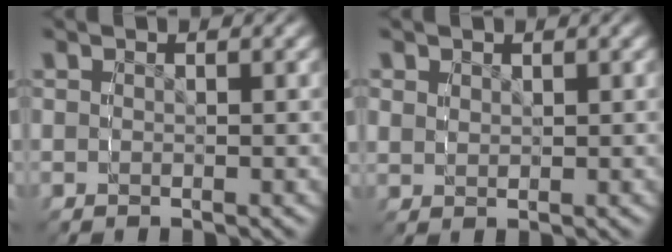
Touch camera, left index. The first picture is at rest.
{"total": 1.2, "force": [1.1, 0.5, 0.3], "torque": [-0.003, -0.007, 0.030]}